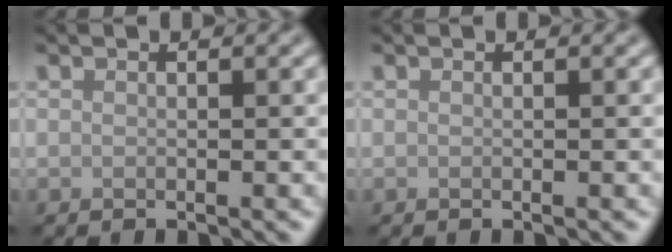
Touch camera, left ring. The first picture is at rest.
{"total": 0.0}